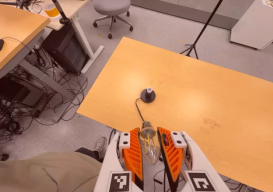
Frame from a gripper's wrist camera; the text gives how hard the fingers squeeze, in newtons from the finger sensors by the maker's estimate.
{"total": 21.0, "left": 22.5, "right": 19.5}